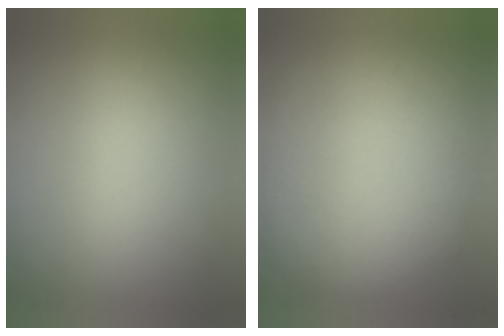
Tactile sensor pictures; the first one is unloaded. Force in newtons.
{"total": 2.2}